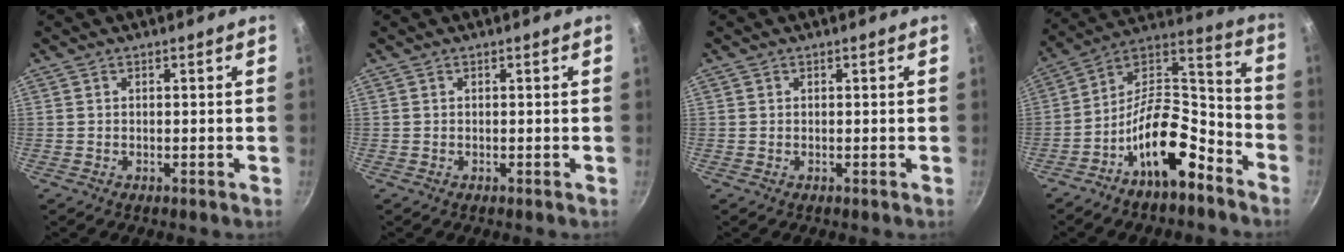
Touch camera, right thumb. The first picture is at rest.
{"total": 0.0}
{"total": 0.0}
{"total": 17.1, "force": [-9.6, 7.7, 11.9], "torque": [-0.172, 0.097, -0.176]}